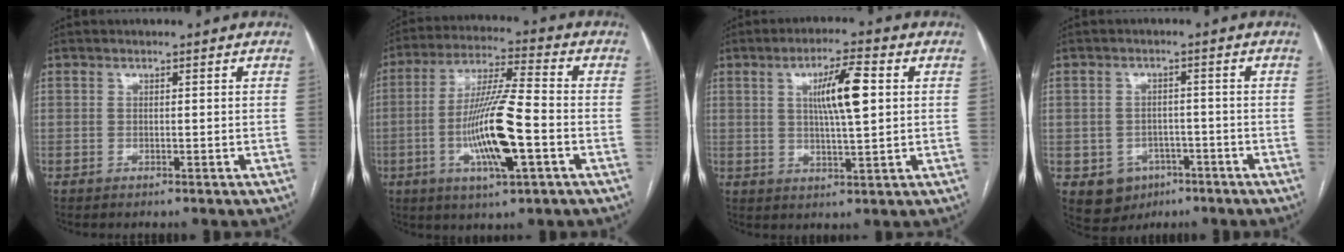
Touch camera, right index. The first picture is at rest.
{"total": 14.0, "force": [-3.6, 1.1, 13.5], "torque": [-0.261, -0.007, -0.068]}
{"total": 8.1, "force": [1.9, 0.9, 7.9], "torque": [-0.138, 0.006, 0.034]}
{"total": 4.7, "force": [-2.4, 3.9, 0.9], "torque": [-0.009, 0.007, -0.028]}